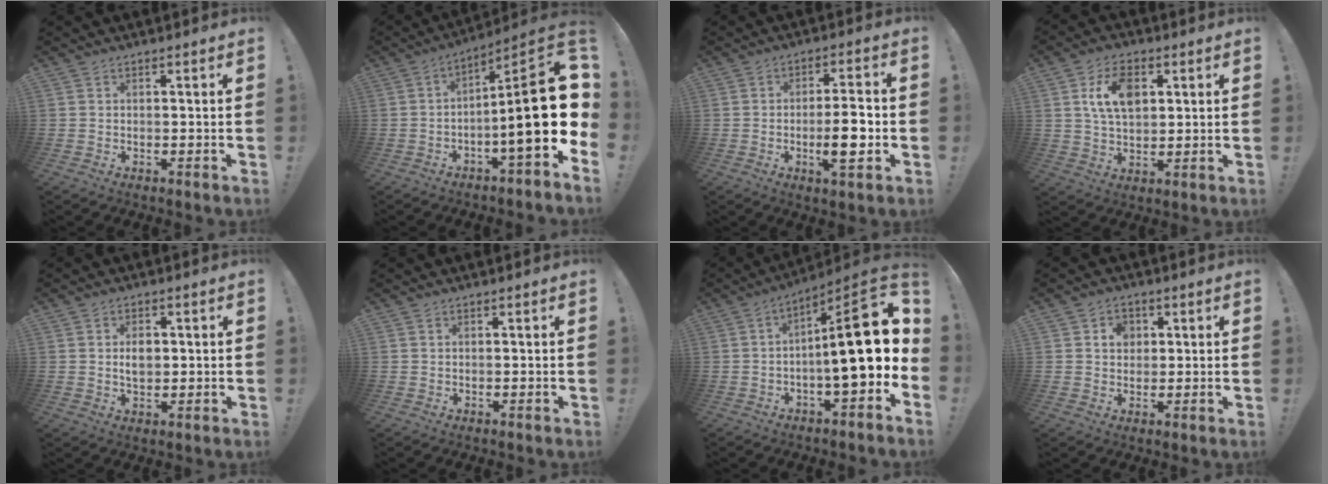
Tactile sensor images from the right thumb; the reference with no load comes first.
{"total": 23.0, "force": [-1.5, 5.2, 22.3], "torque": [-0.343, 0.007, -0.022]}
{"total": 9.7, "force": [-2.0, 2.5, 9.2], "torque": [-0.150, -0.004, -0.040]}
{"total": 10.9, "force": [3.5, 6.8, 7.7], "torque": [-0.135, 0.005, 0.064]}
{"total": 4.3, "force": [0.4, 2.9, 3.1], "torque": [-0.035, -0.003, 0.002]}
{"total": 0.0}
{"total": 22.3, "force": [0.9, 6.4, 21.3], "torque": [-0.310, -0.004, 0.011]}
{"total": 4.7, "force": [1.2, 4.1, 2.0], "torque": [-0.031, 0.002, 0.021]}